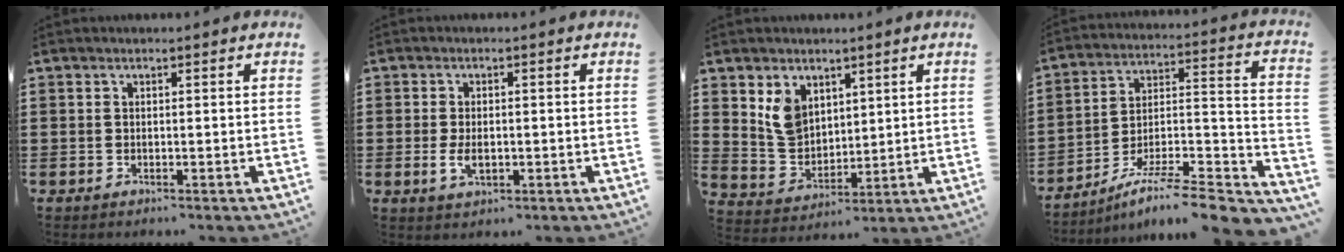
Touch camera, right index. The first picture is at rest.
{"total": 3.1, "force": [-0.5, 1.7, 2.6], "torque": [-0.057, -0.002, -0.010]}
{"total": 6.7, "force": [3.3, 5.1, 2.9], "torque": [-0.077, 0.013, 0.066]}
{"total": 8.0, "force": [-6.2, 0.9, 5.0], "torque": [-0.074, 0.000, -0.122]}